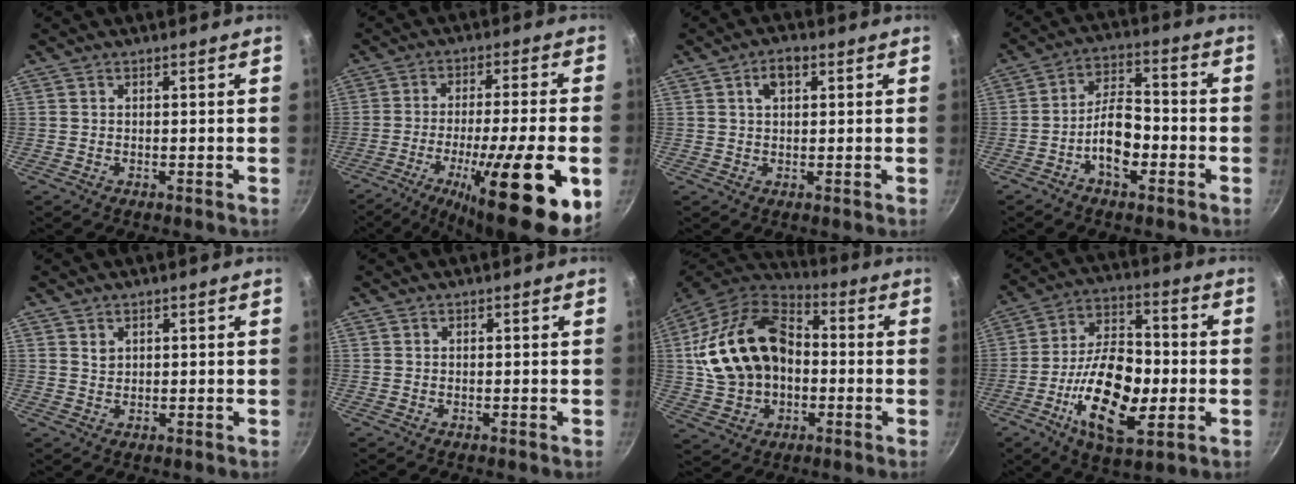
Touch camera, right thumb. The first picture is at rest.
{"total": 22.1, "force": [-7.6, 3.8, 20.3], "torque": [-0.302, 0.015, -0.116]}
{"total": 4.2, "force": [1.6, 2.4, 3.1], "torque": [-0.043, 0.002, 0.025]}
{"total": 9.3, "force": [-3.2, 4.5, 7.4], "torque": [-0.116, 0.038, -0.061]}
{"total": 1.5, "force": [0.9, 1.0, 0.7], "torque": [-0.010, -0.001, 0.017]}
{"total": 0.0}
{"total": 22.1, "force": [0.3, 15.6, 15.6], "torque": [-0.276, 0.039, 0.005]}
{"total": 19.4, "force": [-4.4, 9.3, 16.4], "torque": [-0.274, 0.020, -0.080]}